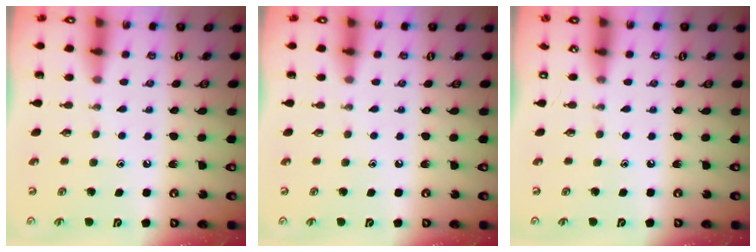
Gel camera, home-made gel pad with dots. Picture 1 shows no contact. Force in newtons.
{"total": 0.0}
{"total": 0.0}